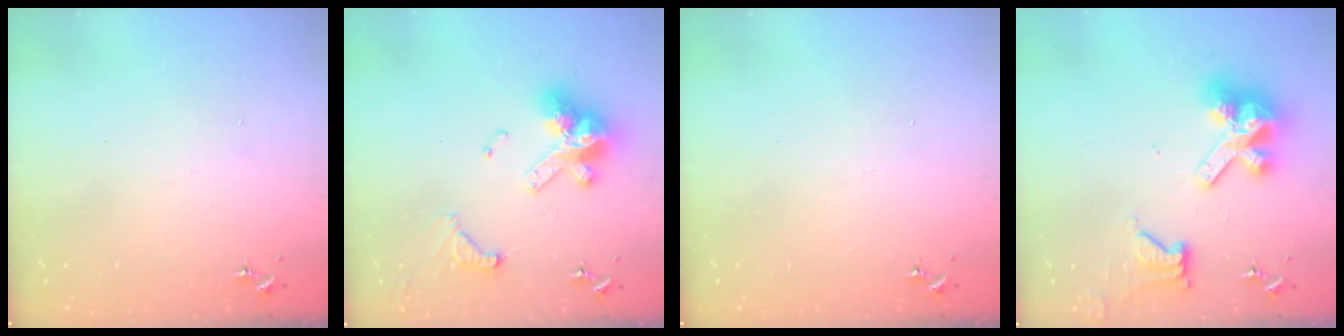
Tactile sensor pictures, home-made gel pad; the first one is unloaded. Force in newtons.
{"total": 17.1, "press": 17.0, "slide": 1.9}
{"total": 0.0}
{"total": 14.6, "press": 14.5, "slide": 2.0}